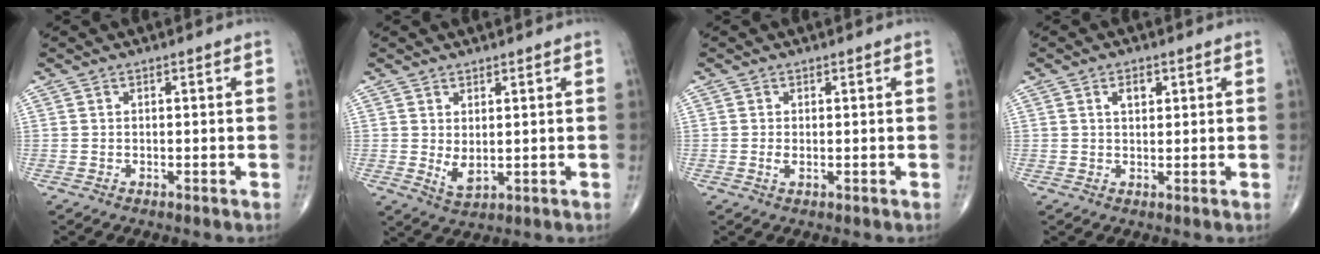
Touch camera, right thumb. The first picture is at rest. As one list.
[{"total": 3.5, "force": [0.4, 1.8, 3.0], "torque": [-0.049, -0.011, 0.017]}, {"total": 1.1, "force": [-0.1, 0.5, 1.0], "torque": [-0.023, -0.003, -0.001]}, {"total": 2.8, "force": [1.1, 1.6, 2.0], "torque": [-0.025, -0.003, 0.017]}]